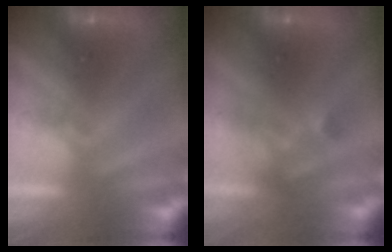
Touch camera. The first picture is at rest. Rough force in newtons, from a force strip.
{"total": 2.5}